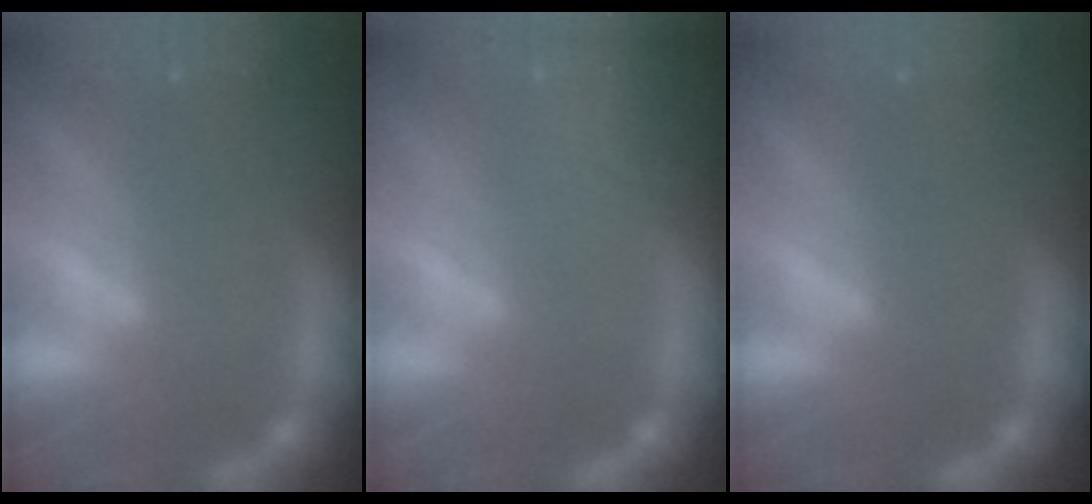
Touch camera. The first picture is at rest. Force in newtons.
{"total": 8.5}
{"total": 0.0}